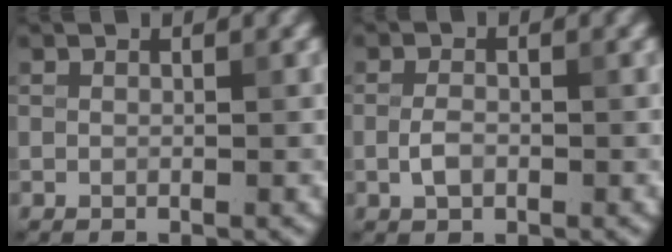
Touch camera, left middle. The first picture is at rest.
{"total": 1.7, "force": [-0.4, 1.0, 1.3], "torque": [-0.027, 0.001, -0.012]}